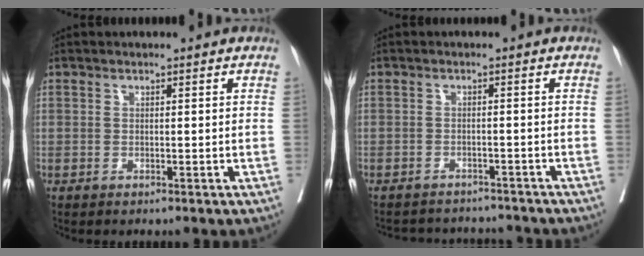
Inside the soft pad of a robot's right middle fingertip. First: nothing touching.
{"total": 7.7, "force": [-7.5, 1.9, 0.7], "torque": [-0.011, 0.012, -0.091]}